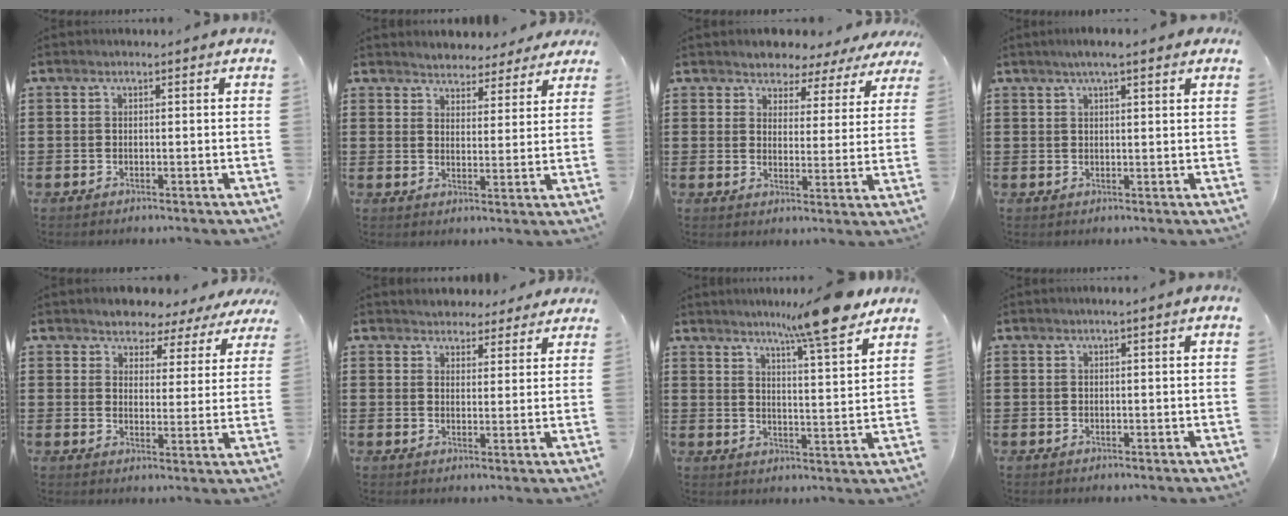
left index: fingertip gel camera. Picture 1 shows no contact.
{"total": 3.7, "force": [3.6, 0.9, -0.3], "torque": [-0.012, -0.011, 0.067]}
{"total": 4.0, "force": [3.7, 1.6, -0.1], "torque": [-0.024, -0.018, 0.061]}
{"total": 3.5, "force": [2.4, 0.4, 2.5], "torque": [-0.054, 0.007, 0.043]}
{"total": 3.9, "force": [3.7, 1.3, -0.3], "torque": [-0.020, -0.018, 0.062]}
{"total": 3.3, "force": [3.0, 1.2, -0.3], "torque": [0.001, -0.008, 0.055]}
{"total": 9.8, "force": [8.1, -1.0, 5.3], "torque": [-0.094, -0.041, 0.134]}
{"total": 0.7, "force": [0.2, -0.1, 0.7], "torque": [-0.010, -0.005, 0.005]}